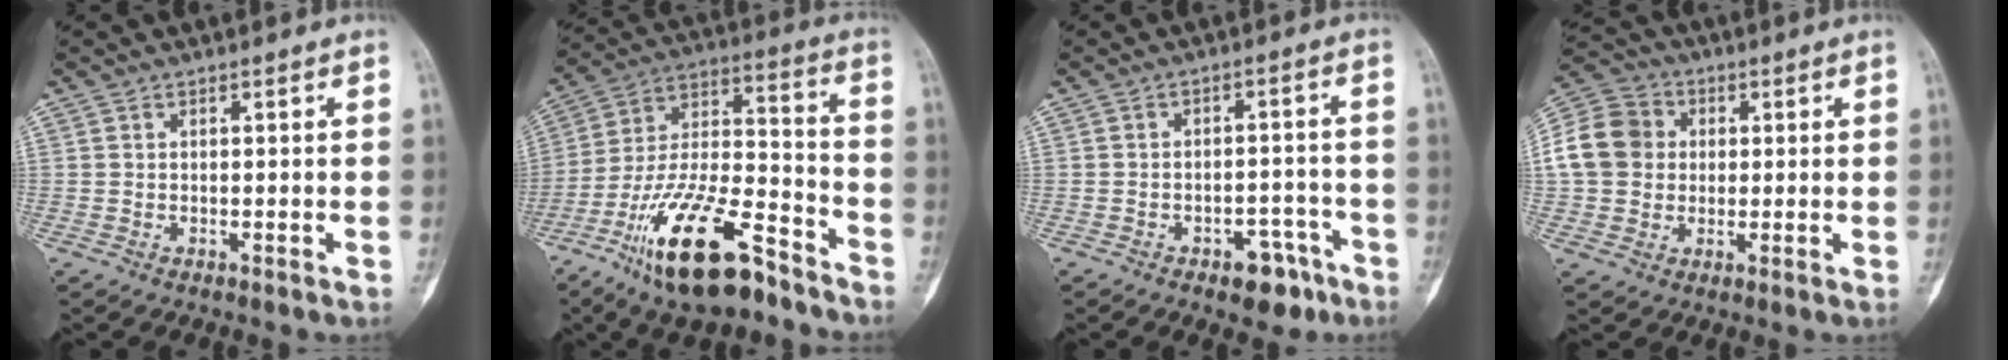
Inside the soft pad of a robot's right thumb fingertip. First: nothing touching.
{"total": 21.3, "force": [-13.6, 7.5, 14.6], "torque": [-0.281, 0.075, -0.244]}
{"total": 6.9, "force": [-4.2, 3.8, 4.0], "torque": [-0.029, 0.036, -0.052]}
{"total": 12.2, "force": [1.0, 10.5, 6.0], "torque": [-0.108, 0.021, 0.009]}